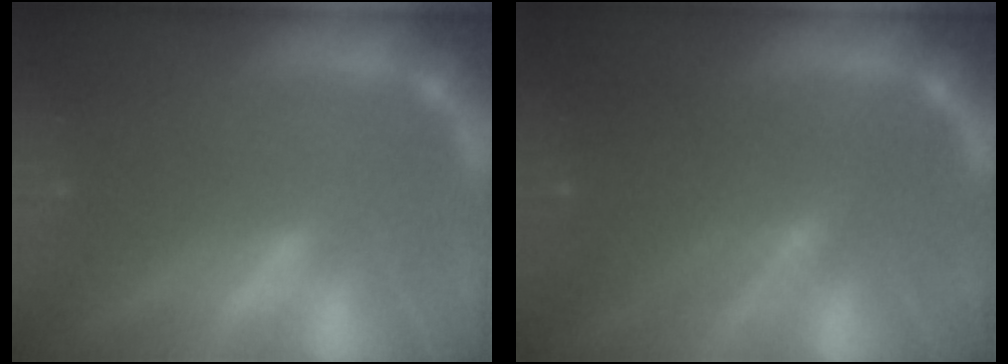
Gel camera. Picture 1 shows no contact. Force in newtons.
{"total": 6.5}